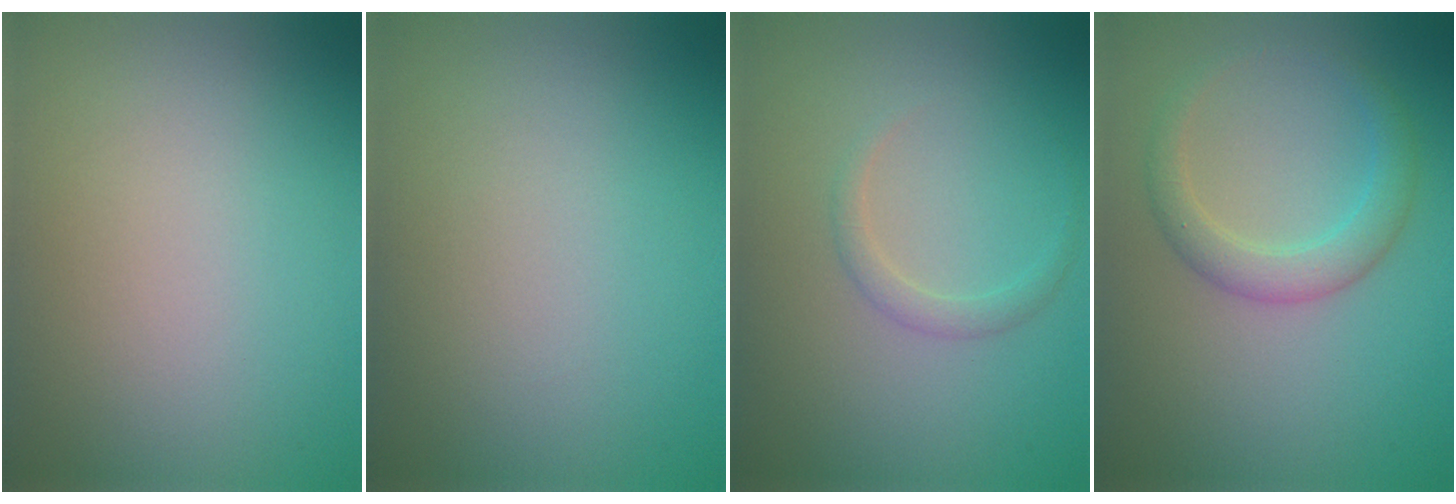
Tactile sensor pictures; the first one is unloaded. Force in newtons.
{"total": 0.0}
{"total": 1.2, "press": 1.2, "slide": 0.1}
{"total": 2.8, "press": 2.8, "slide": 0.1}